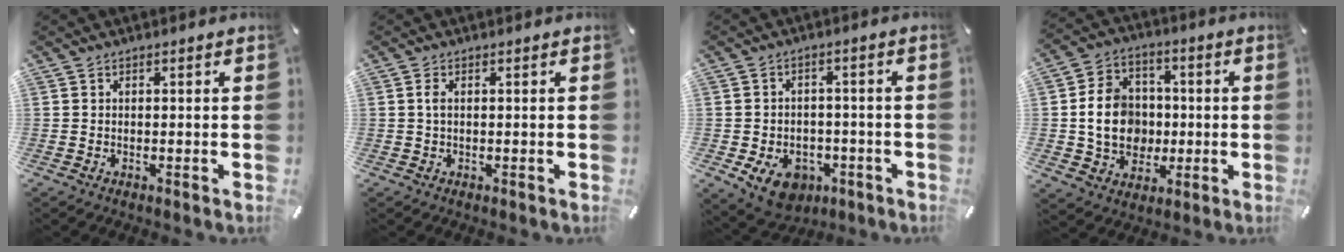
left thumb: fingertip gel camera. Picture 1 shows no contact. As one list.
[{"total": 1.4, "force": [0.0, 0.4, 1.4], "torque": [-0.027, 0.001, -0.001]}, {"total": 9.1, "force": [-4.1, 6.8, 4.4], "torque": [-0.076, 0.025, -0.073]}, {"total": 12.5, "force": [-0.5, 10.9, 6.2], "torque": [-0.122, 0.015, -0.003]}]